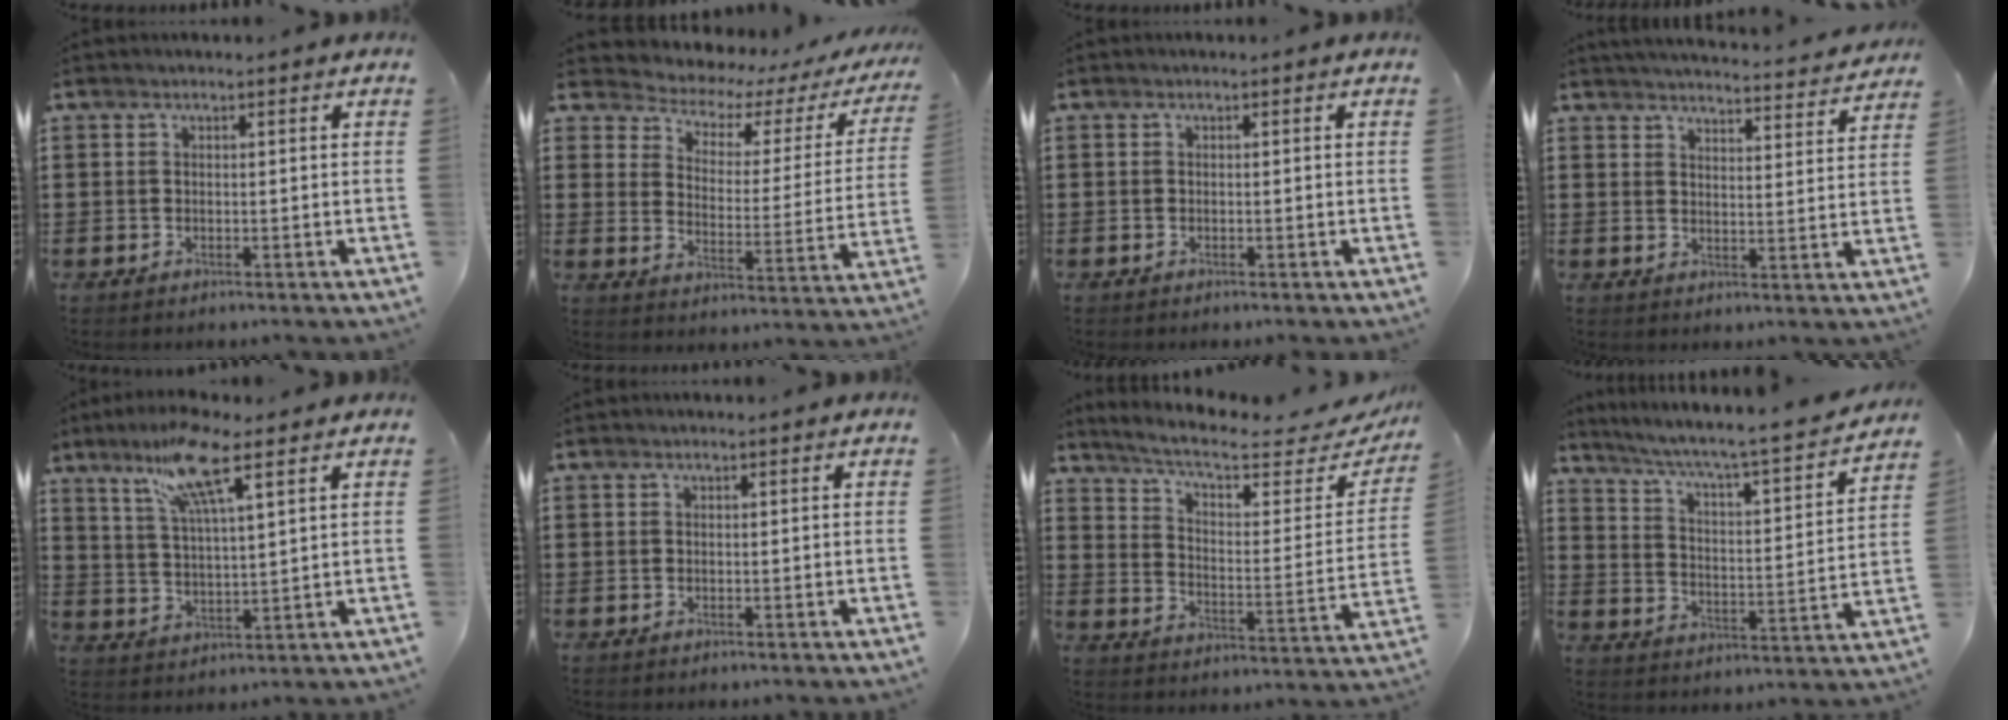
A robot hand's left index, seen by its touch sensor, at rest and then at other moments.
{"total": 3.1, "force": [2.7, 1.4, 0.8], "torque": [-0.040, -0.026, 0.035]}
{"total": 0.0}
{"total": 3.7, "force": [3.7, -0.2, 0.1], "torque": [-0.011, -0.032, 0.061]}
{"total": 10.4, "force": [6.9, 1.5, 7.6], "torque": [-0.156, -0.009, 0.118]}
{"total": 0.0}
{"total": 7.0, "force": [5.6, 0.9, 4.0], "torque": [-0.103, -0.036, 0.094]}
{"total": 4.9, "force": [4.2, -0.3, 2.6], "torque": [-0.071, -0.042, 0.059]}